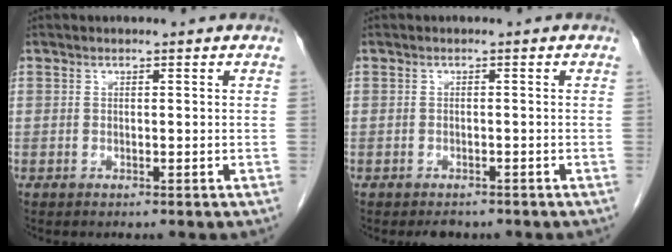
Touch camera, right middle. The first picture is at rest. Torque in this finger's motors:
{"motor_torque": [0.01, -0.01, 0.01, 0.01]}